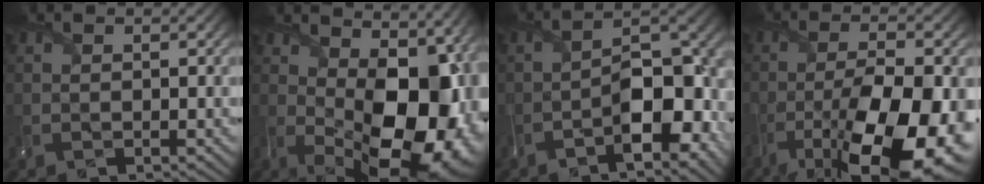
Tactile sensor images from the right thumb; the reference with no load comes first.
{"total": 17.9, "force": [1.0, 9.9, 14.9], "torque": [-0.194, -0.021, 0.047]}
{"total": 10.8, "force": [-4.7, 4.5, 8.7], "torque": [-0.131, -0.003, -0.081]}
{"total": 16.2, "force": [-7.2, 5.8, 13.2], "torque": [-0.228, -0.015, -0.110]}